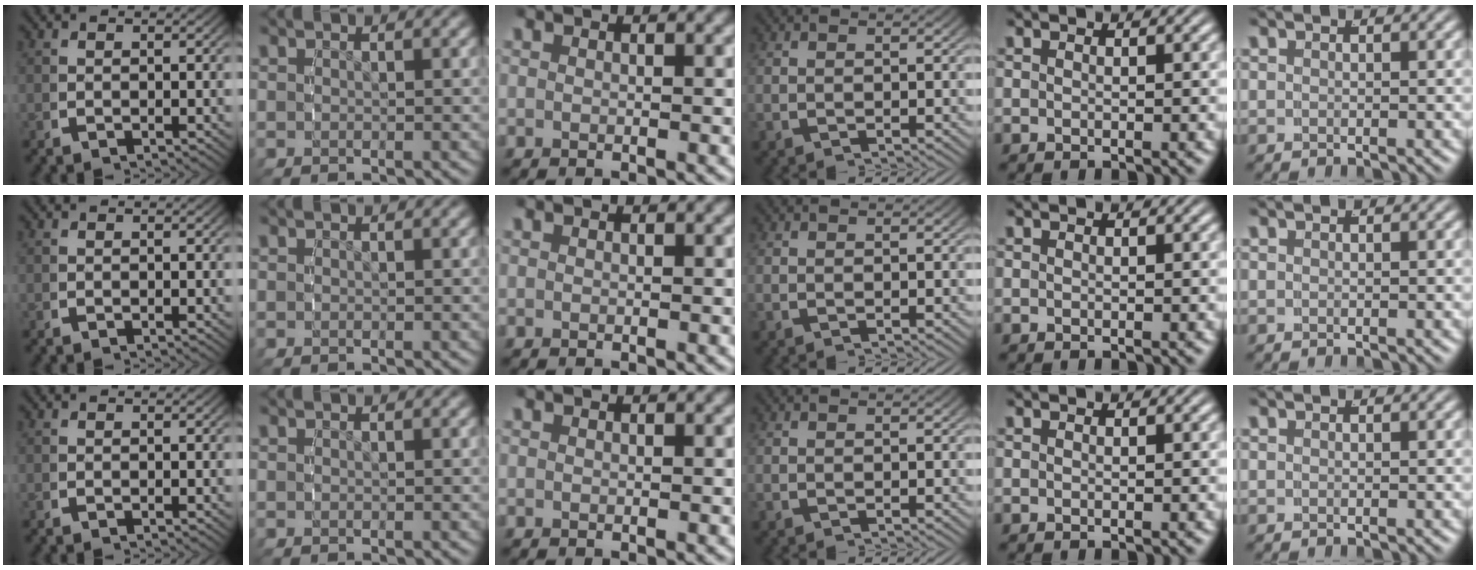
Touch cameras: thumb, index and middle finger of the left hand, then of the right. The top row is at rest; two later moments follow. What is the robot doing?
{"motion": "reach", "object": "photo album"}